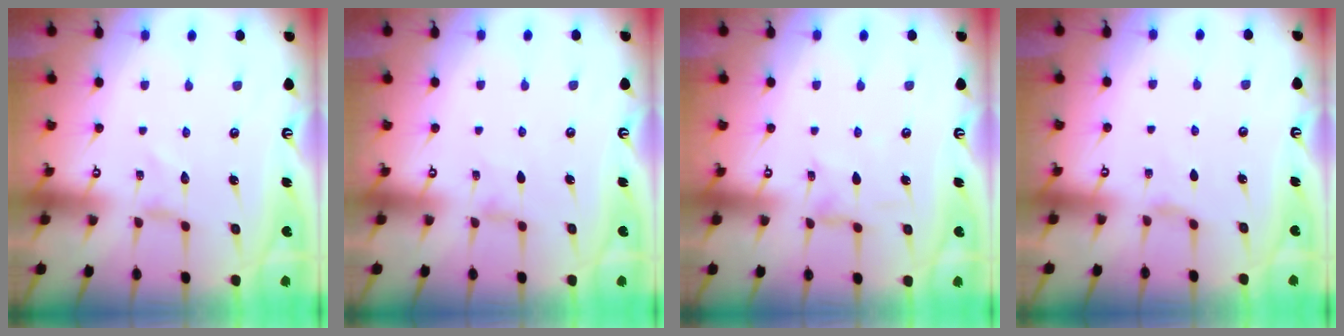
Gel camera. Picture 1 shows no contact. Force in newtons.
{"total": 1.4, "press": 1.3, "slide": 0.4}
{"total": 1.7, "press": 1.7, "slide": 0.0}
{"total": 0.7, "press": 0.6, "slide": 0.3}